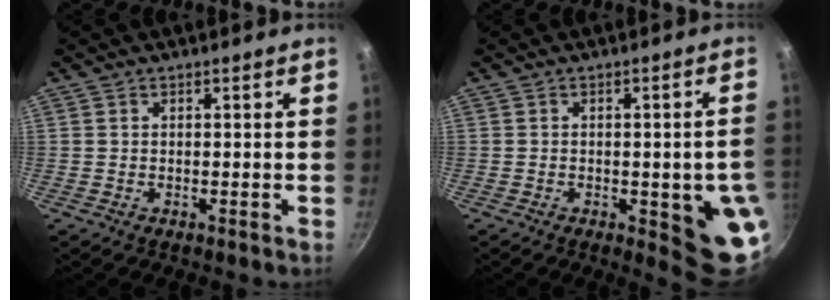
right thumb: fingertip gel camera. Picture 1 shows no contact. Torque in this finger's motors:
{"motor_torque": [2.33, 2.19, 1.82, -0.95, 0.14]}